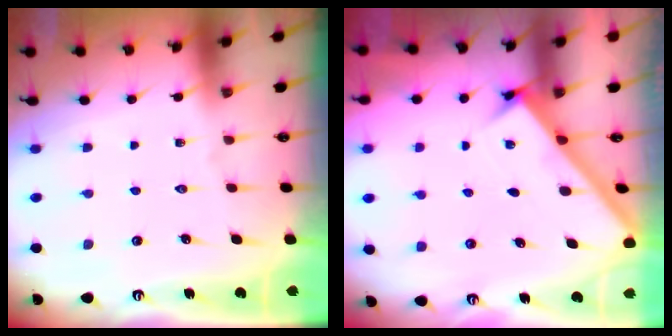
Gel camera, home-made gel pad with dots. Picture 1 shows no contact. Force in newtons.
{"total": 2.8, "press": 2.7, "slide": 0.3}